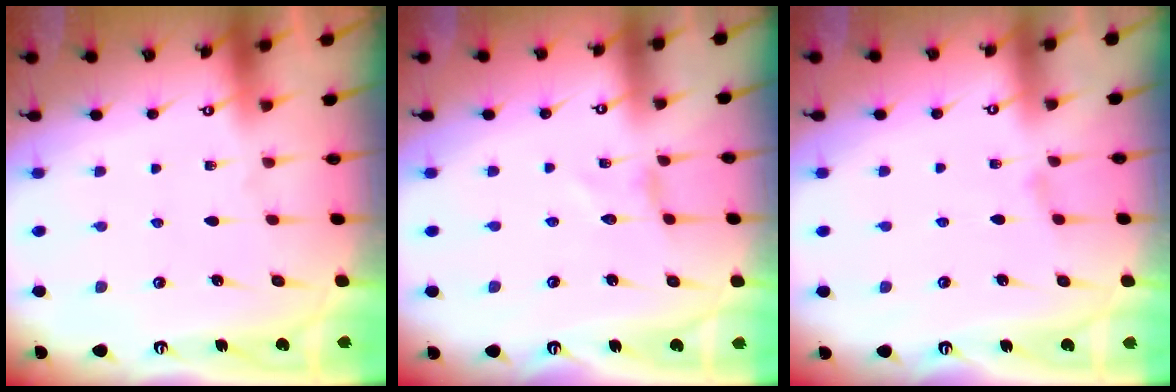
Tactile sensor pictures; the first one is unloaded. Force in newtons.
{"total": 0.0}
{"total": 1.2, "press": 1.1, "slide": 0.3}